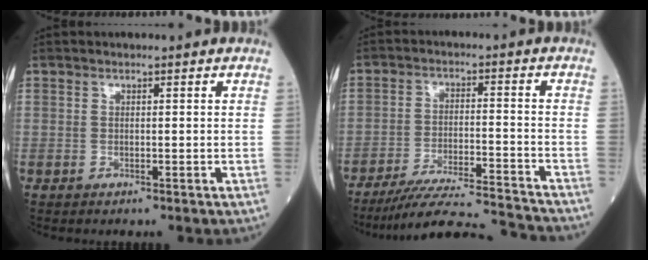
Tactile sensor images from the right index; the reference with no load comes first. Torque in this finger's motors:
{"motor_torque": [-0.67, -0.74, 0.07, 0.00]}